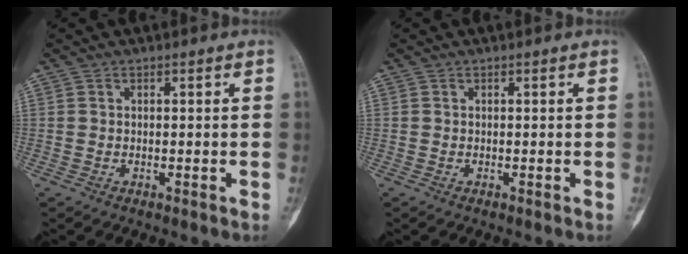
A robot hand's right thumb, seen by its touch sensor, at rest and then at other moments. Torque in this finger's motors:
{"motor_torque": [0.00, 0.00, 0.04, -0.04, 0.00]}